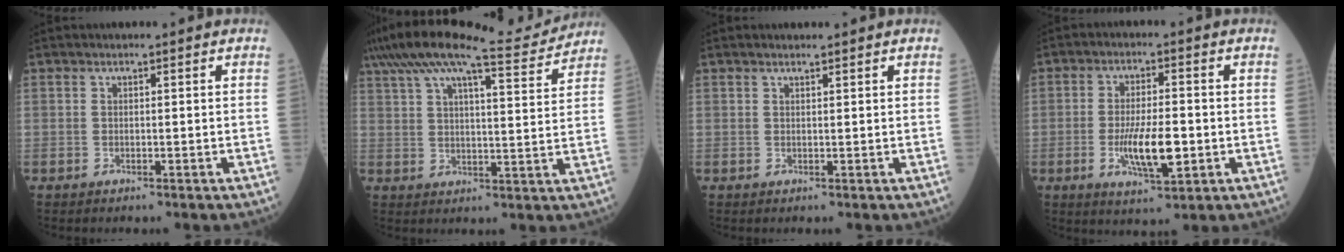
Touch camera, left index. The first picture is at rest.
{"total": 17.7, "force": [15.8, 1.4, 7.8], "torque": [-0.153, 0.011, 0.237]}
{"total": 1.2, "force": [1.1, 0.2, 0.4], "torque": [-0.013, 0.004, 0.020]}
{"total": 8.0, "force": [-1.9, 2.3, 7.5], "torque": [-0.144, -0.014, -0.029]}